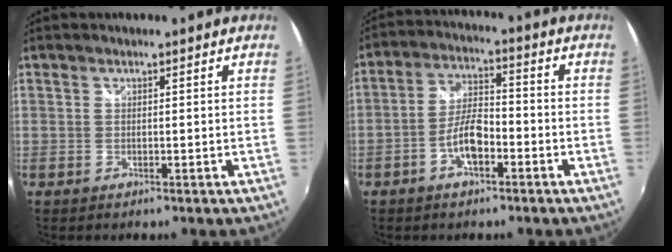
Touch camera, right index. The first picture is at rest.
{"total": 6.9, "force": [-3.3, 2.6, 5.5], "torque": [-0.117, 0.011, -0.058]}